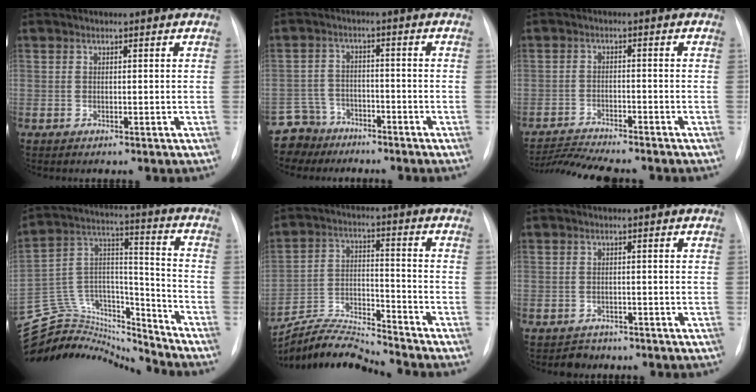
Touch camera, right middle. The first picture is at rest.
{"total": 6.5, "force": [-5.4, 3.6, -0.8], "torque": [0.017, 0.005, -0.099]}
{"total": 7.9, "force": [-7.4, -0.4, 2.5], "torque": [-0.041, -0.007, -0.119]}
{"total": 23.9, "force": [-22.9, 5.1, 4.8], "torque": [-0.130, 0.043, -0.371]}
{"total": 10.3, "force": [-10.2, -1.2, 0.6], "torque": [-0.015, 0.018, -0.190]}
{"total": 2.0, "force": [-1.6, 1.1, -0.6], "torque": [0.006, 0.003, -0.024]}